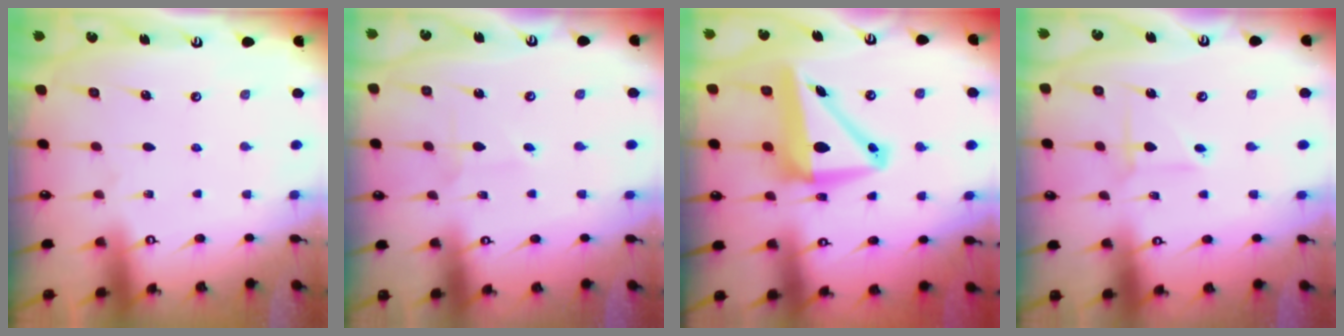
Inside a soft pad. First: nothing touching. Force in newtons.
{"total": 1.6, "press": 1.6, "slide": 0.2}
{"total": 10.8, "press": 10.6, "slide": 2.0}
{"total": 2.9, "press": 2.9, "slide": 0.2}